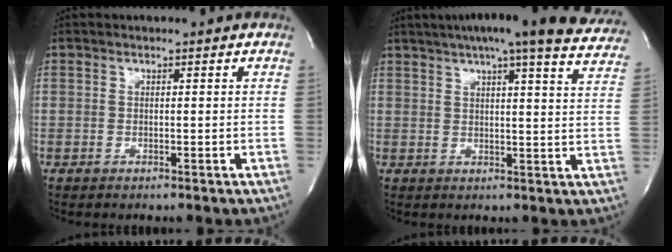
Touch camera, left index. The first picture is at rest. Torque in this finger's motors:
{"motor_torque": [0.11, -0.11, 0.44, 0.12]}